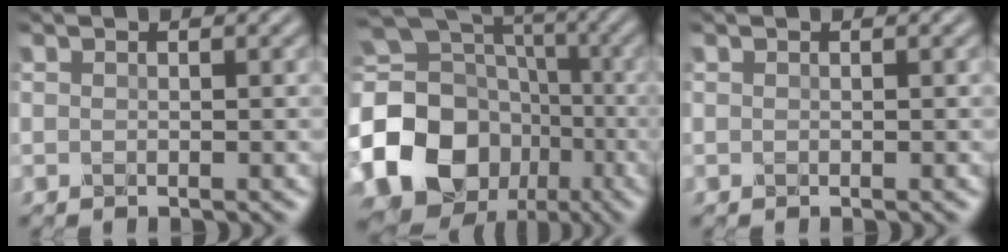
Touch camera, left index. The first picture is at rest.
{"total": 20.0, "force": [-5.8, 16.5, 9.6], "torque": [-0.216, -0.015, -0.125]}
{"total": 0.0}